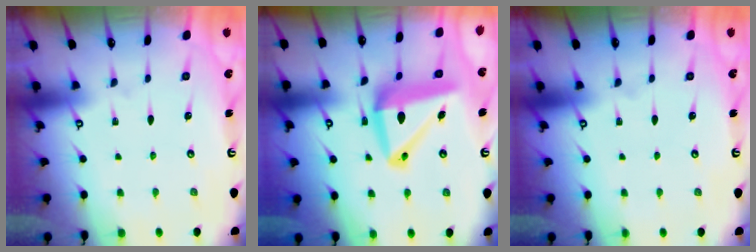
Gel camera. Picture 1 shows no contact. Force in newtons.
{"total": 13.7, "press": 13.5, "slide": 2.6}
{"total": 0.0}